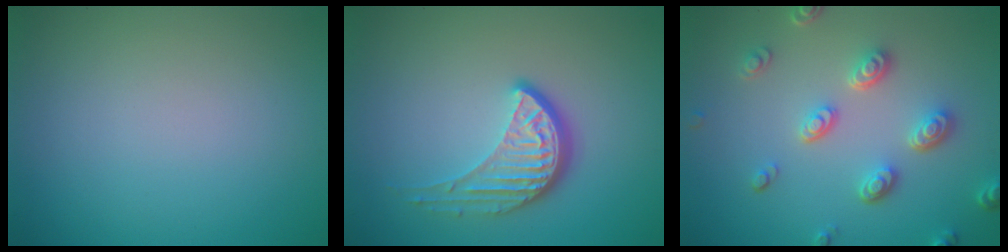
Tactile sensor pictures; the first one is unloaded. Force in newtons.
{"total": 4.2, "press": 3.0, "slide": 2.9}
{"total": 4.0, "press": 3.3, "slide": 2.3}